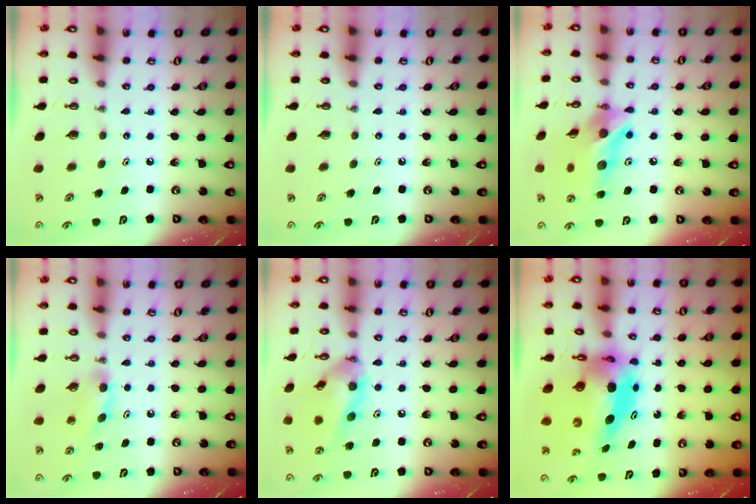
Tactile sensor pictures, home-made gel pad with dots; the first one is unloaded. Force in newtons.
{"total": 0.0}
{"total": 14.7, "press": 14.6, "slide": 1.1}
{"total": 7.1, "press": 3.4, "slide": 6.3}
{"total": 14.0, "press": 13.8, "slide": 2.5}
{"total": 9.2, "press": 9.2, "slide": 0.6}